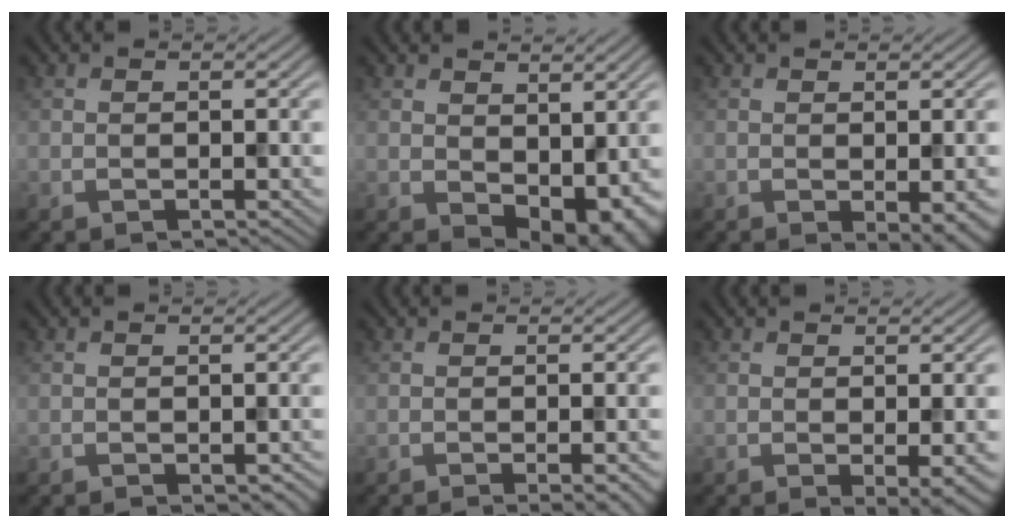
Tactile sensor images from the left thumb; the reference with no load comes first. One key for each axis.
{"total": 6.4, "fx": 0.3, "fy": 4.1, "fz": 4.9, "tx": -0.069, "ty": -0.023, "tz": 0.019}
{"total": 3.1, "fx": -0.9, "fy": 0.7, "fz": 2.9, "tx": -0.044, "ty": -0.007, "tz": -0.009}
{"total": 1.3, "fx": -0.8, "fy": 0.4, "fz": 1.0, "tx": -0.014, "ty": -0.002, "tz": -0.007}
{"total": 3.4, "fx": -1.5, "fy": 0.8, "fz": 2.9, "tx": -0.032, "ty": 0.004, "tz": -0.022}
{"total": 3.1, "fx": -0.6, "fy": 0.7, "fz": 3.0, "tx": -0.047, "ty": -0.005, "tz": -0.008}